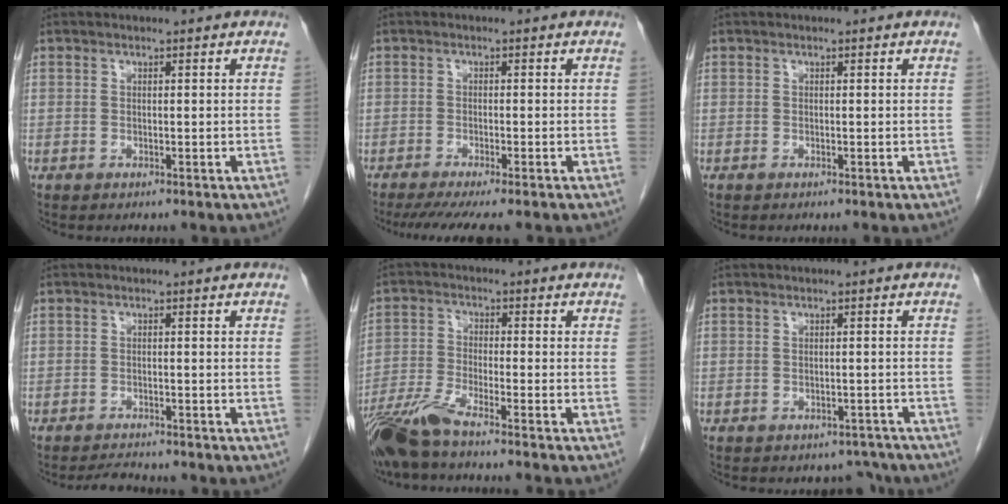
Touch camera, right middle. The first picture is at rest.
{"total": 7.6, "force": [-6.3, 0.2, 4.2], "torque": [-0.052, -0.017, -0.098]}
{"total": 0.0}
{"total": 2.1, "force": [-2.0, 0.1, 0.2], "torque": [-0.009, -0.011, -0.031]}
{"total": 7.7, "force": [-6.4, -0.7, 4.3], "torque": [-0.083, -0.031, -0.126]}
{"total": 3.2, "force": [-2.7, 1.5, -0.4], "torque": [0.015, 0.011, -0.034]}